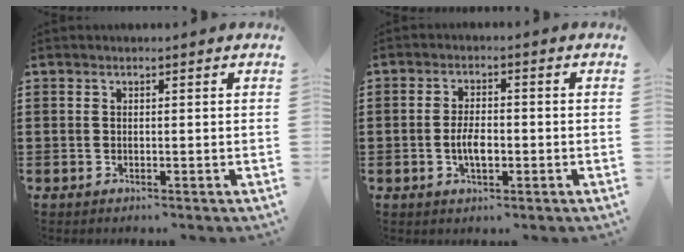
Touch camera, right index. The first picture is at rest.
{"total": 4.2, "force": [-1.0, 1.7, 3.8], "torque": [-0.076, -0.002, -0.018]}